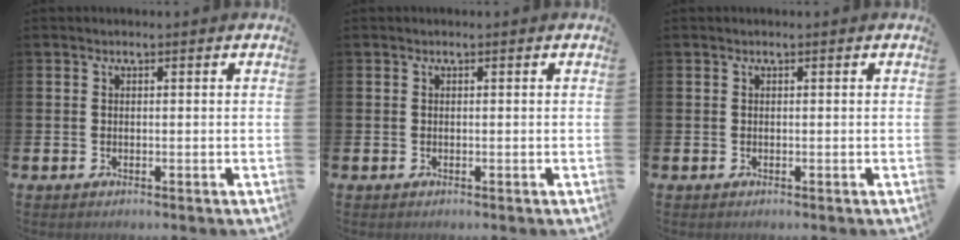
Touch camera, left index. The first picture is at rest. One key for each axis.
{"total": 0.0}
{"total": 0.0}